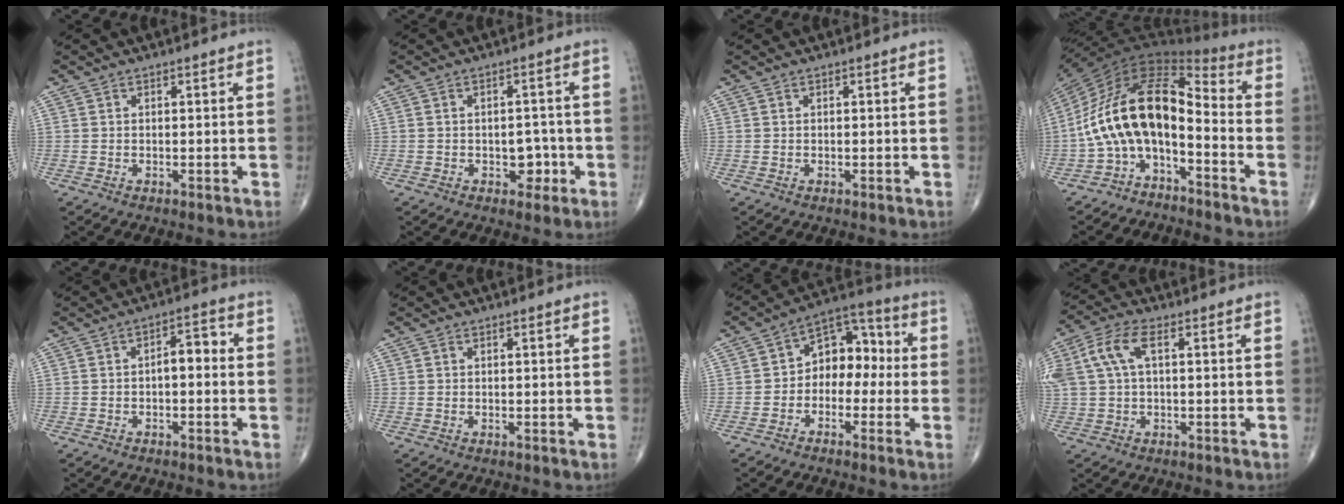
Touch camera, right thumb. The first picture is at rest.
{"total": 3.9, "force": [-1.3, 2.8, 2.5], "torque": [-0.008, 0.009, -0.017]}
{"total": 0.0}
{"total": 15.0, "force": [-4.9, 7.2, 12.3], "torque": [-0.213, 0.100, -0.100]}
{"total": 4.4, "force": [-0.6, 2.3, 3.8], "torque": [-0.043, 0.025, -0.017]}
{"total": 0.0}
{"total": 9.9, "force": [-0.9, 7.0, 6.9], "torque": [-0.061, 0.045, -0.035]}
{"total": 8.7, "force": [2.2, 4.3, 7.3], "torque": [-0.178, 0.031, 0.043]}